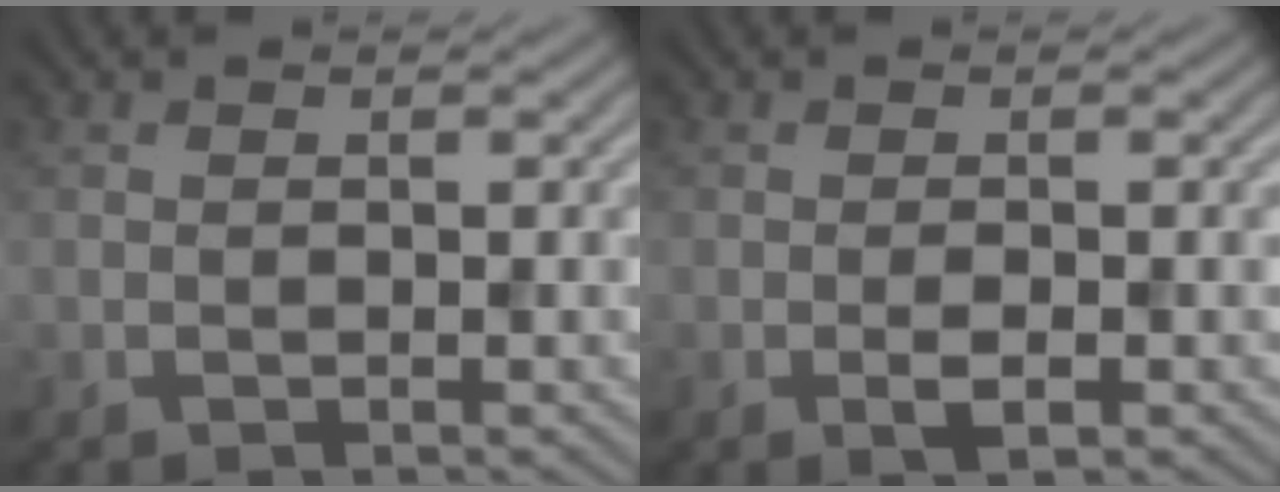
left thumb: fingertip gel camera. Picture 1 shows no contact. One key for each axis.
{"total": 1.8, "fx": -0.6, "fy": 0.6, "fz": 1.6, "tx": -0.030, "ty": -0.002, "tz": -0.011}